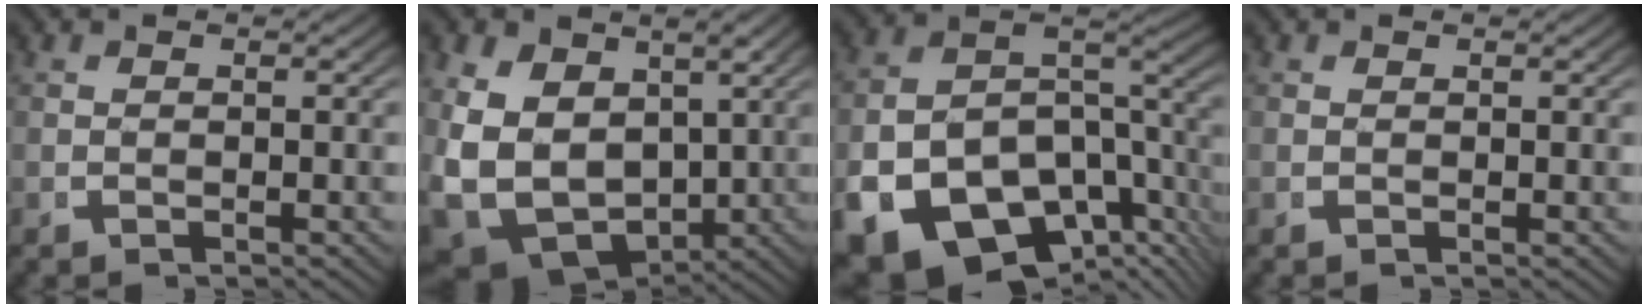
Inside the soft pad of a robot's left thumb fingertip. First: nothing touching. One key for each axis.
{"total": 13.4, "fx": -1.6, "fy": 10.4, "fz": 8.3, "tx": -0.232, "ty": -0.075, "tz": 0.003}
{"total": 18.0, "fx": -6.9, "fy": 13.2, "fz": 10.2, "tx": -0.220, "ty": -0.061, "tz": -0.101}
{"total": 0.0}